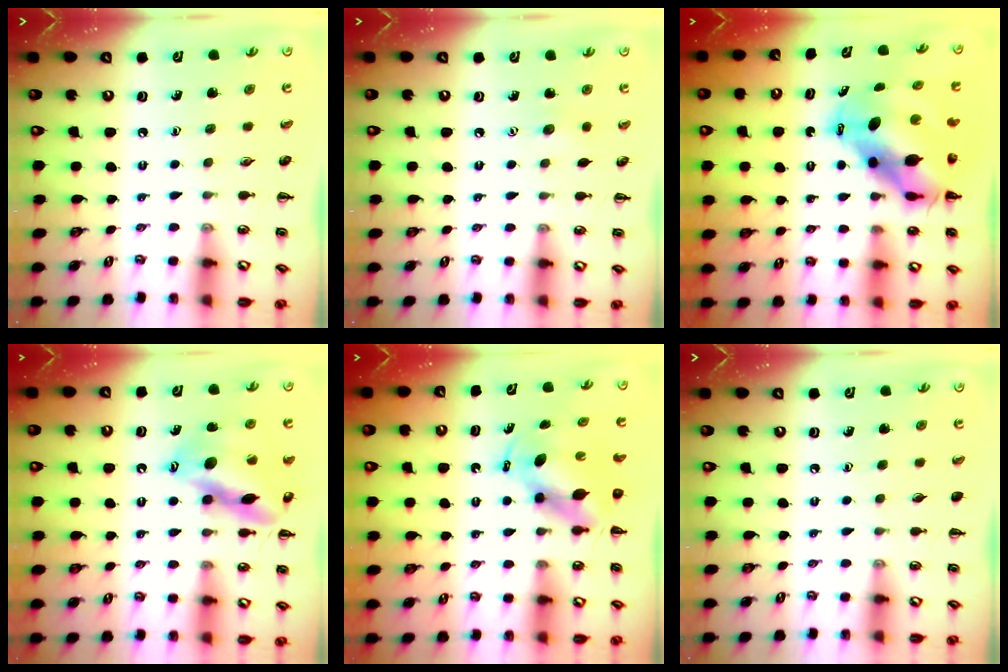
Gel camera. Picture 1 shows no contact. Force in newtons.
{"total": 2.8, "press": 2.8, "slide": 0.7}
{"total": 12.0, "press": 11.6, "slide": 2.8}
{"total": 16.2, "press": 16.0, "slide": 2.5}
{"total": 5.5, "press": 5.4, "slide": 1.2}
{"total": 0.0}